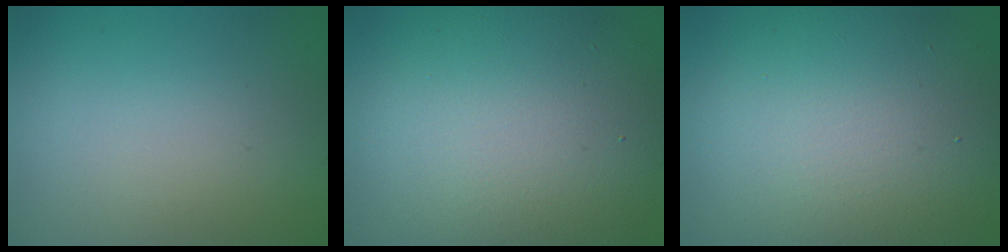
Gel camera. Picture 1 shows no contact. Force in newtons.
{"total": 13.3, "press": 13.3, "slide": 0.8}
{"total": 13.4, "press": 13.4, "slide": 0.5}